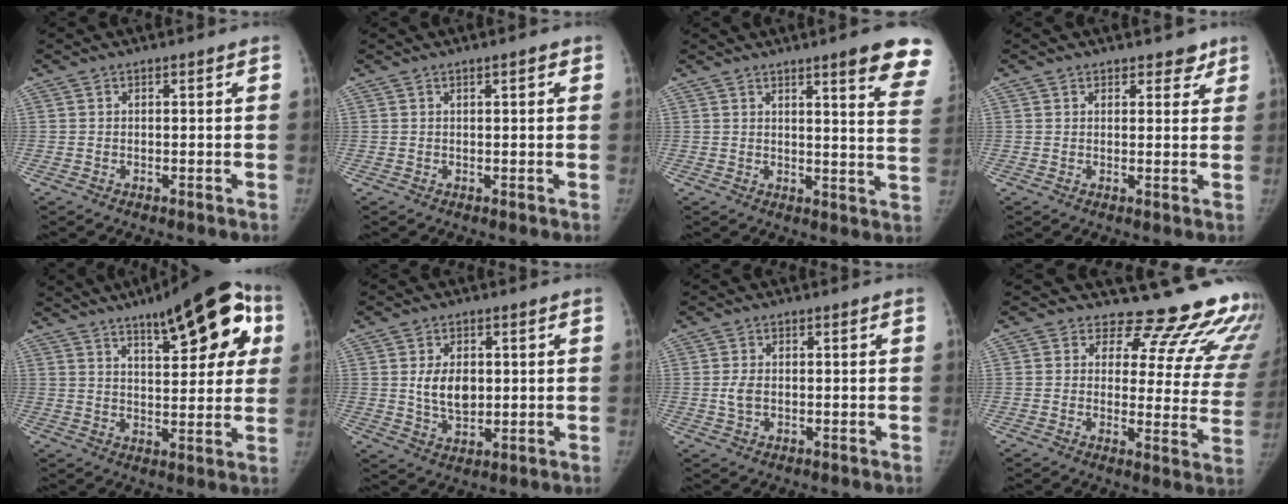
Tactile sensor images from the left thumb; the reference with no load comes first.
{"total": 1.5, "force": [0.8, 0.4, 1.2], "torque": [-0.012, 0.001, 0.010]}
{"total": 13.4, "force": [9.4, 1.4, 9.4], "torque": [-0.084, -0.048, 0.102]}
{"total": 3.4, "force": [2.6, 2.1, 0.7], "torque": [0.026, -0.012, 0.031]}
{"total": 18.9, "force": [8.7, 6.8, 15.3], "torque": [-0.167, -0.008, 0.118]}
{"total": 7.3, "force": [1.0, 4.8, 5.3], "torque": [-0.072, -0.011, 0.027]}
{"total": 2.9, "force": [0.0, 1.9, 2.1], "torque": [-0.042, 0.001, 0.002]}
{"total": 19.8, "force": [16.8, 7.7, 6.9], "torque": [-0.036, -0.133, 0.179]}